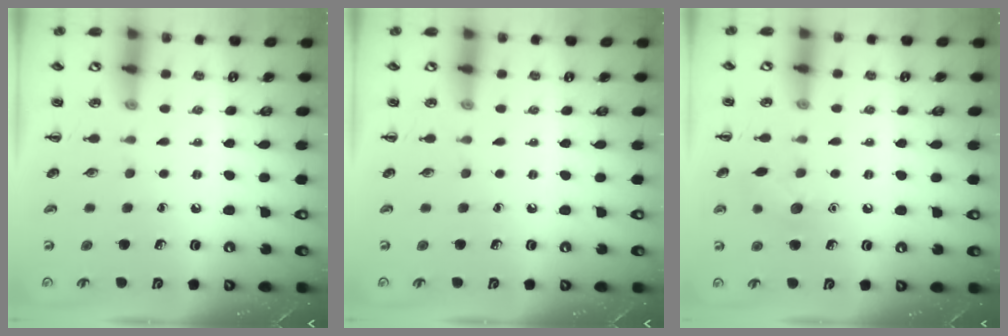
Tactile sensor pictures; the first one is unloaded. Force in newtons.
{"total": 0.0}
{"total": 8.5, "press": 8.3, "slide": 1.7}